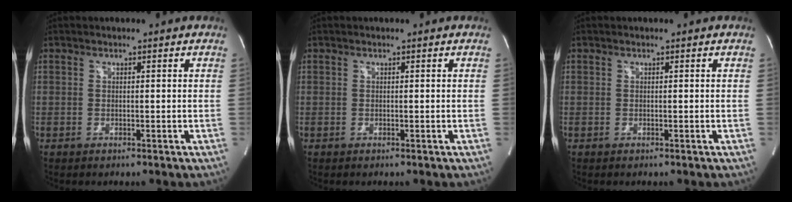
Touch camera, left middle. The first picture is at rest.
{"total": 0.0}
{"total": 0.0}